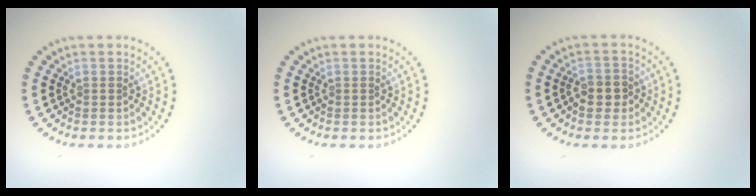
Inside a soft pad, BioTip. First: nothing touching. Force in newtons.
{"total": 0.0}
{"total": 2.3, "press": 2.2, "slide": 0.5}